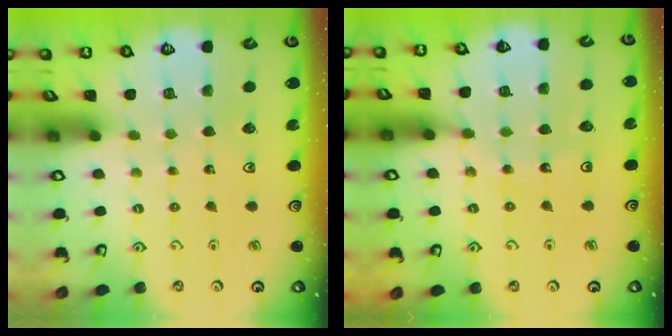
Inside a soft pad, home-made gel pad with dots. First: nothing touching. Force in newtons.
{"total": 13.0, "press": 12.4, "slide": 3.9}